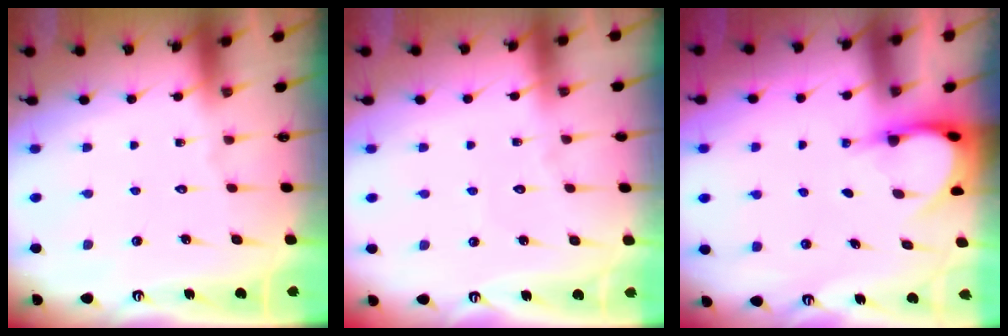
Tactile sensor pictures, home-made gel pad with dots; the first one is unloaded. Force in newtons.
{"total": 2.3, "press": 2.3, "slide": 0.2}
{"total": 3.9, "press": 3.9, "slide": 0.3}